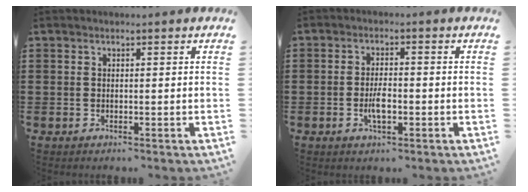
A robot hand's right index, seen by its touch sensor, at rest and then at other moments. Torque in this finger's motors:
{"motor_torque": [1.42, 0.72, 0.23, 0.09]}